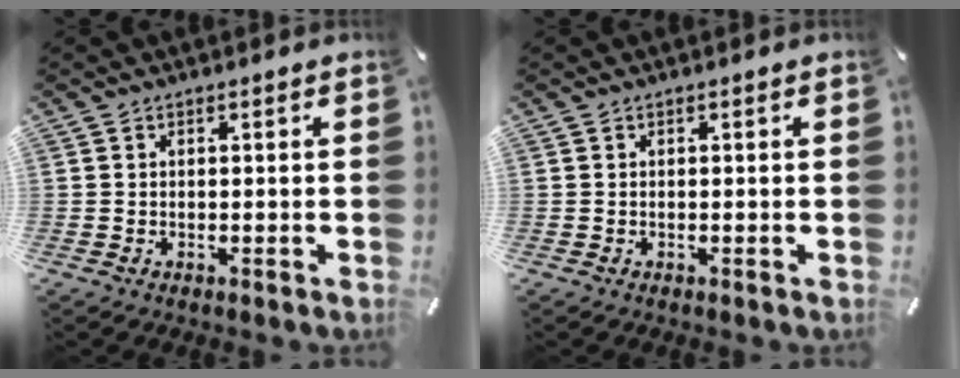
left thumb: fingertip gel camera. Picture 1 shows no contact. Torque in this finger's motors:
{"motor_torque": [0.00, 0.00, 0.00, 0.00, 0.00]}